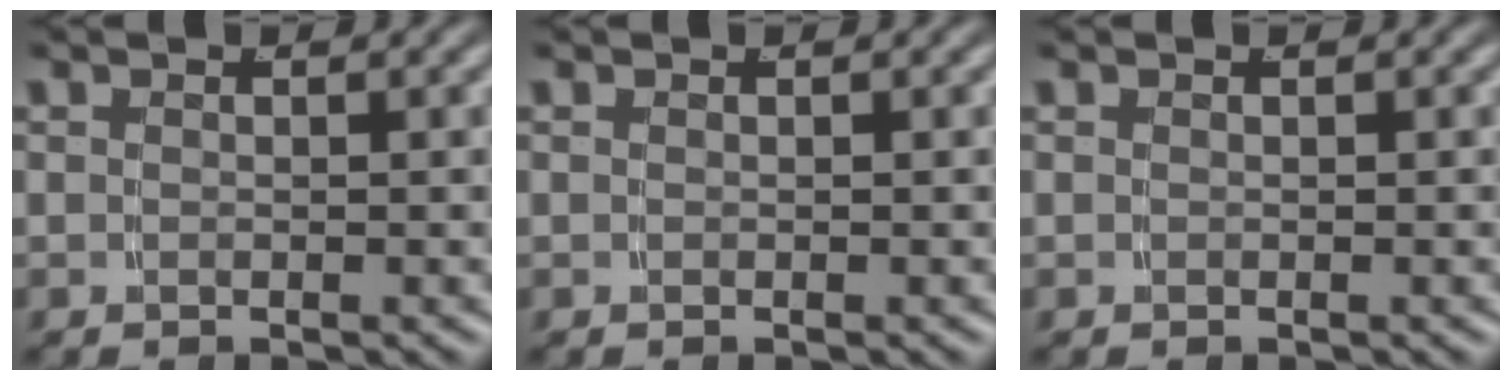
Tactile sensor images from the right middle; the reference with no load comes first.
{"total": 0.0}
{"total": 0.0}